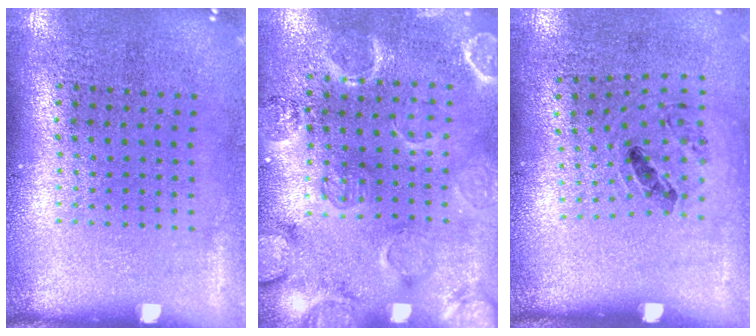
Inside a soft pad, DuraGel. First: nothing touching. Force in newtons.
{"total": 2.4, "press": 2.2, "slide": 0.8}
{"total": 1.2, "press": 0.7, "slide": 1.0}